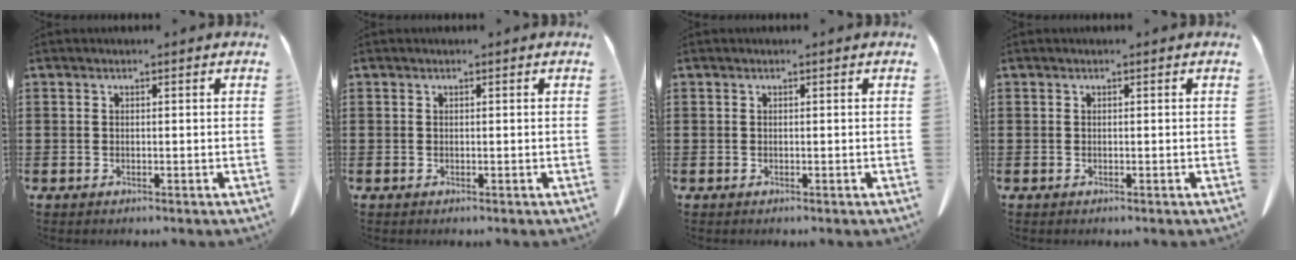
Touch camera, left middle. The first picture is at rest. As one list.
[{"total": 0.0}, {"total": 0.0}, {"total": 0.0}]